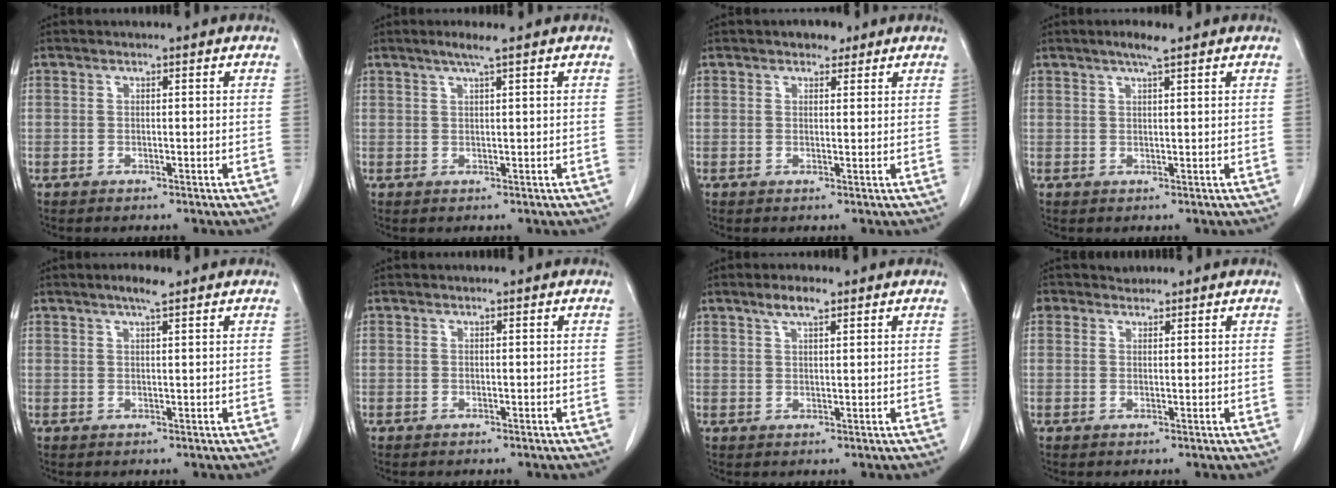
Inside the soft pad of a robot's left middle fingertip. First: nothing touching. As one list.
[{"total": 2.2, "force": [1.5, -0.4, 1.6], "torque": [-0.036, 0.000, 0.030]}, {"total": 2.4, "force": [1.7, 1.3, 1.0], "torque": [-0.015, 0.006, 0.023]}, {"total": 2.7, "force": [1.9, 0.0, 1.9], "torque": [-0.041, 0.002, 0.034]}, {"total": 2.7, "force": [1.9, 0.2, 1.8], "torque": [-0.037, 0.002, 0.032]}, {"total": 0.0}, {"total": 3.1, "force": [2.2, 0.7, 2.1], "torque": [-0.044, 0.004, 0.042]}, {"total": 1.8, "force": [1.4, 1.1, -0.2], "torque": [0.003, 0.012, 0.022]}]